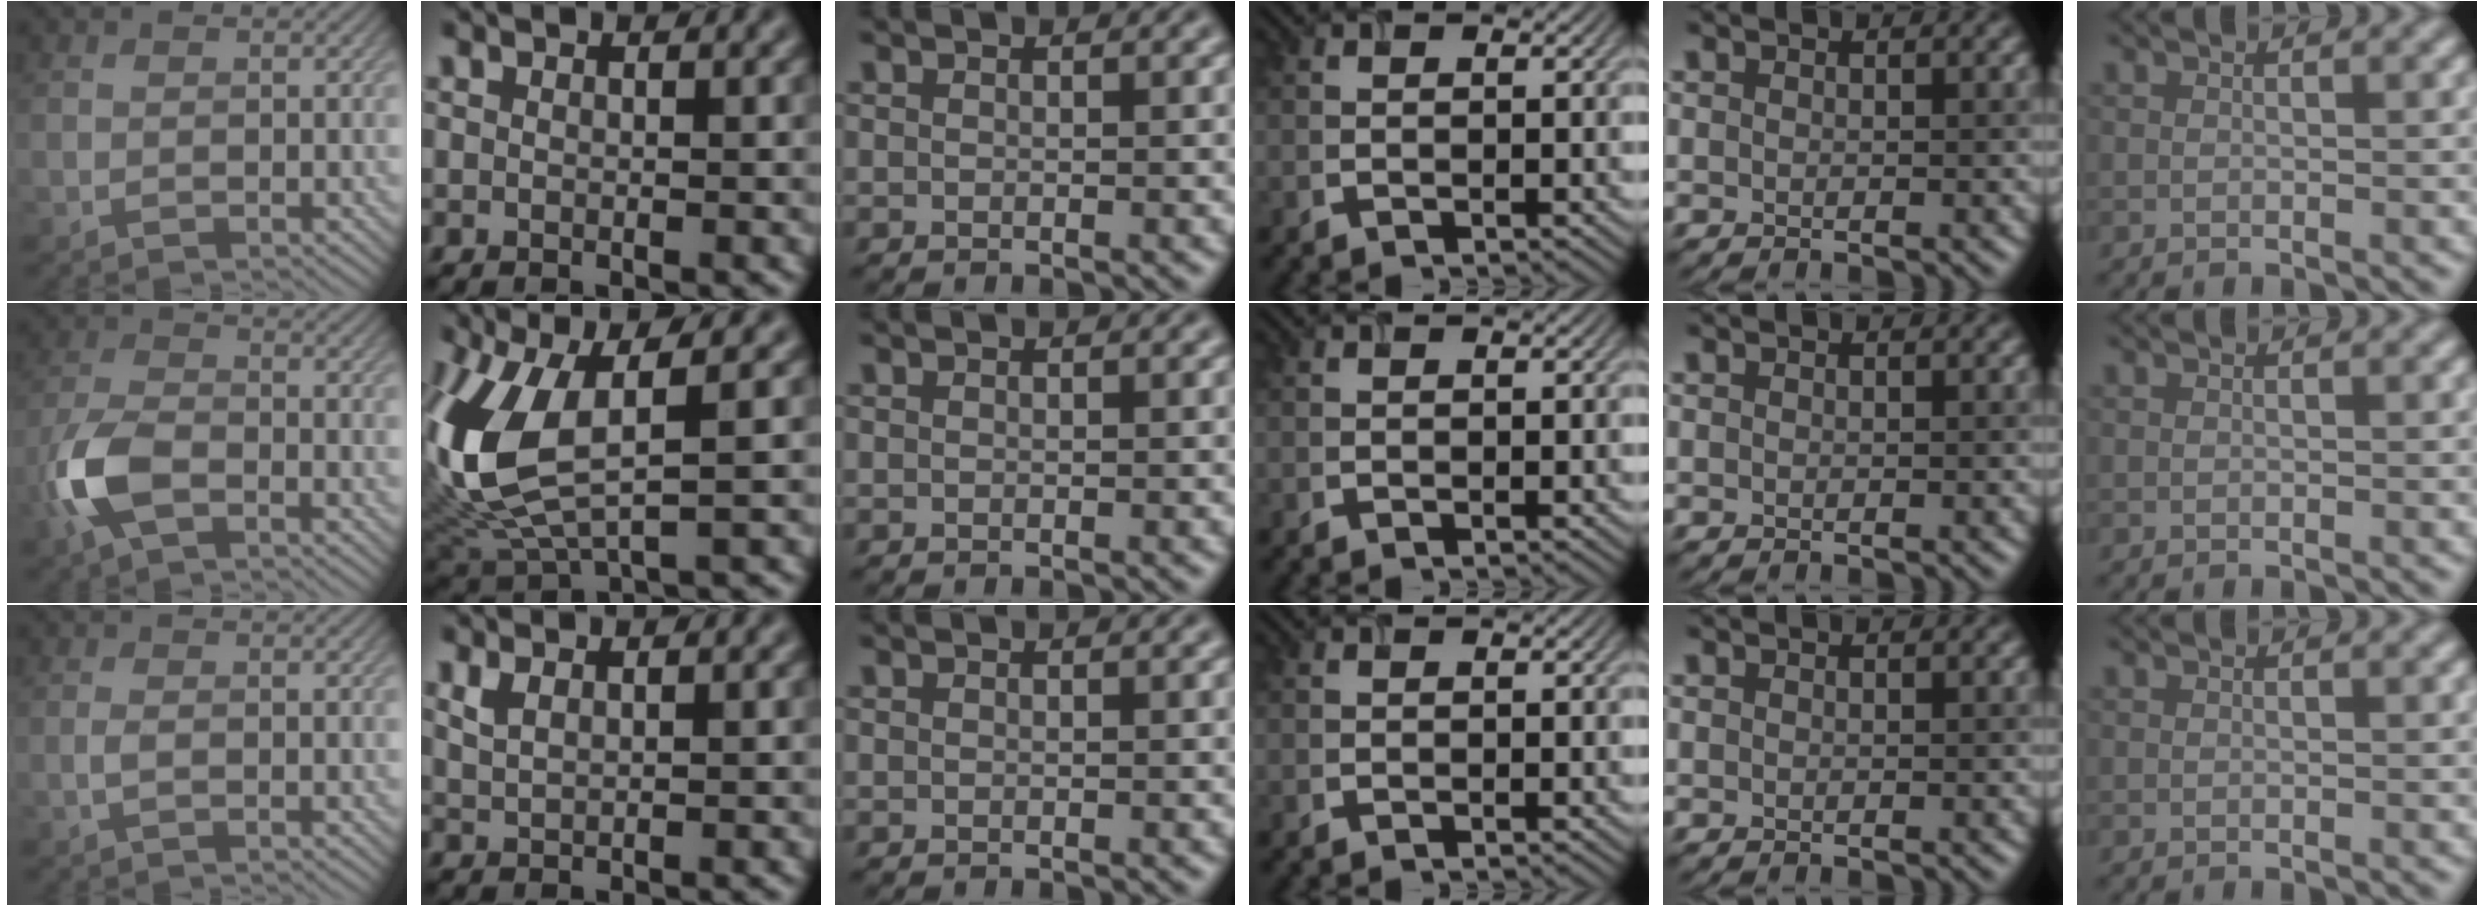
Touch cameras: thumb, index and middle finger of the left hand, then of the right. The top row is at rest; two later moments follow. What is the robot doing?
{"motion": "insert", "object": "airpods case & airpods"}